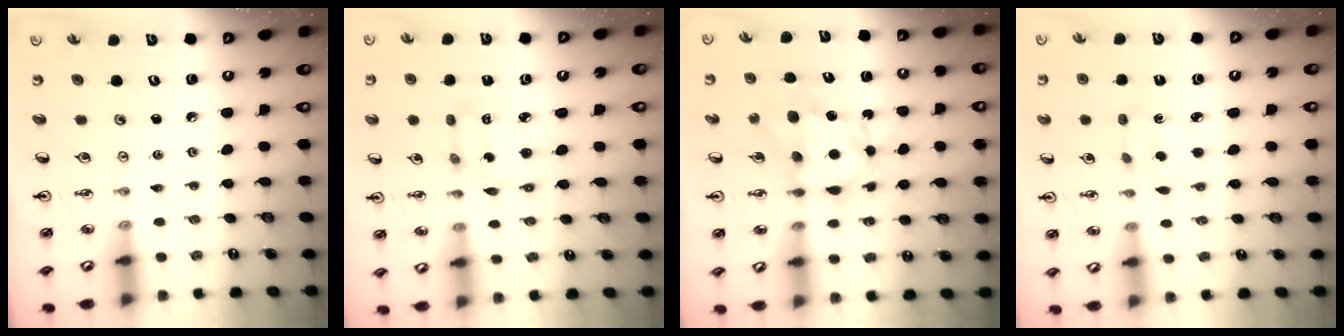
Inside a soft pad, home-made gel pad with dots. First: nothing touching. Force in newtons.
{"total": 5.9, "press": 5.9, "slide": 0.2}
{"total": 7.1, "press": 7.1, "slide": 0.9}
{"total": 2.9, "press": 2.8, "slide": 0.8}